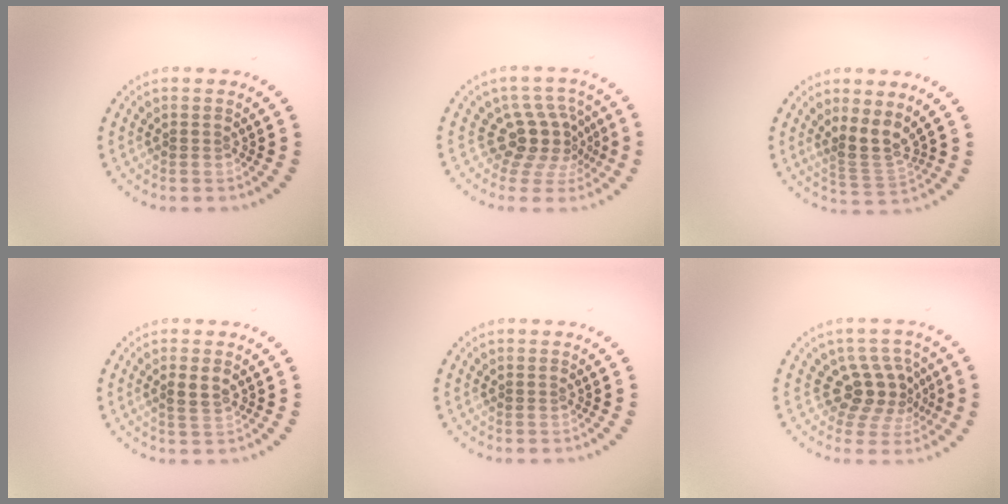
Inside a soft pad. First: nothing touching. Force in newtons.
{"total": 3.9, "press": 2.7, "slide": 2.7}
{"total": 3.1, "press": 2.3, "slide": 2.1}
{"total": 1.8, "press": 1.7, "slide": 0.6}
{"total": 0.0}
{"total": 3.8, "press": 3.1, "slide": 2.2}